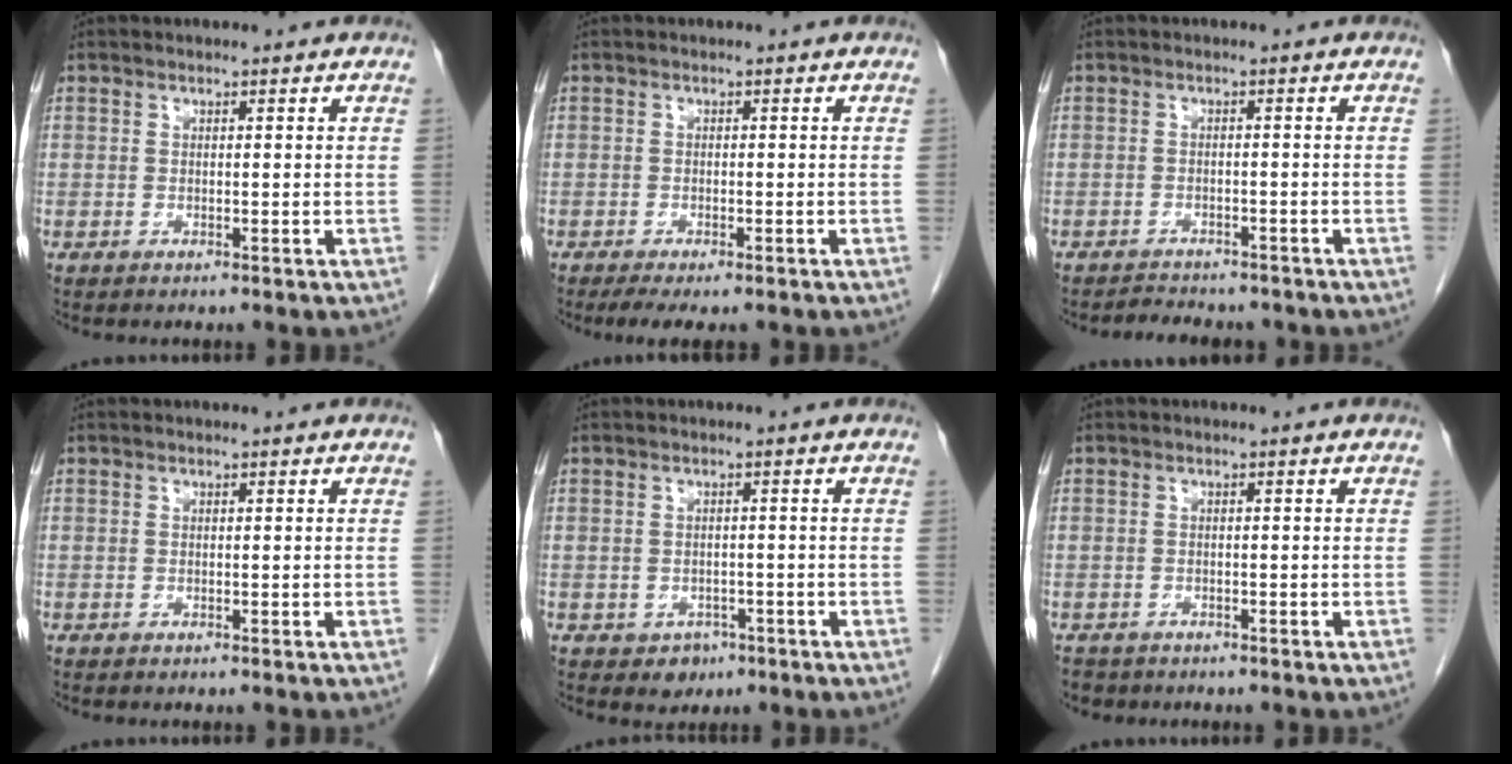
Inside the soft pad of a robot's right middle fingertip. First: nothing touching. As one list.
[{"total": 4.8, "force": [-3.7, 1.5, 2.8], "torque": [-0.041, -0.010, -0.052]}, {"total": 5.4, "force": [-4.9, 1.7, 1.4], "torque": [-0.023, 0.000, -0.064]}, {"total": 0.0}, {"total": 2.6, "force": [-1.4, 2.0, 0.8], "torque": [-0.007, 0.006, -0.011]}, {"total": 2.8, "force": [-2.3, 1.5, 0.4], "torque": [-0.012, 0.000, -0.033]}]